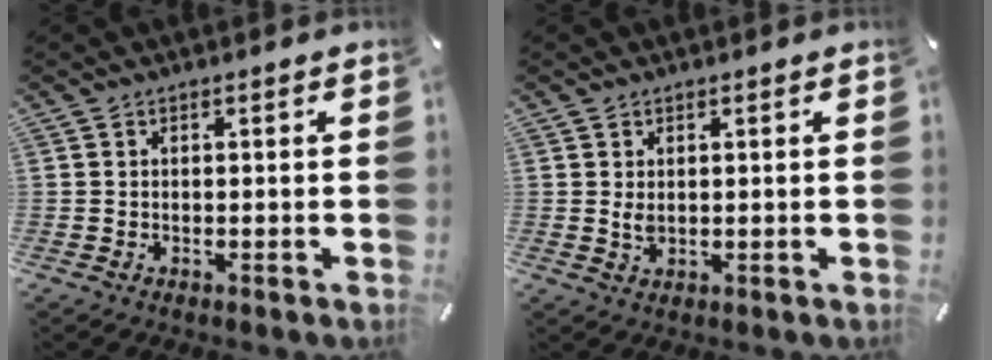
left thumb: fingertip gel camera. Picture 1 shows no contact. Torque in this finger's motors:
{"motor_torque": [0.29, 0.26, -0.02, -0.11, 0.01]}